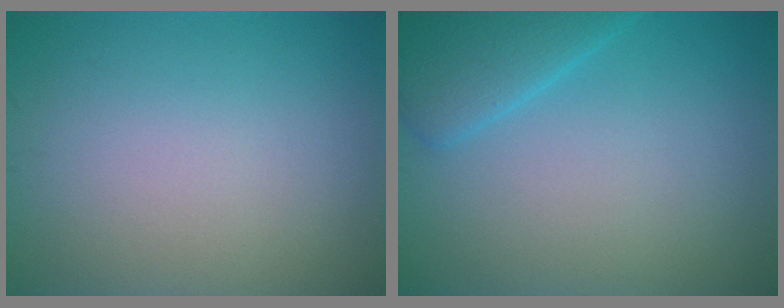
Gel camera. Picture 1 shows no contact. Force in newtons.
{"total": 3.4, "press": 3.4, "slide": 0.2}